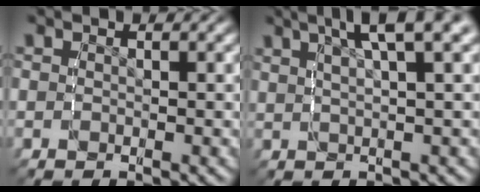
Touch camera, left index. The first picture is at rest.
{"total": 7.2, "force": [4.7, 1.7, 5.1], "torque": [-0.070, 0.028, 0.070]}